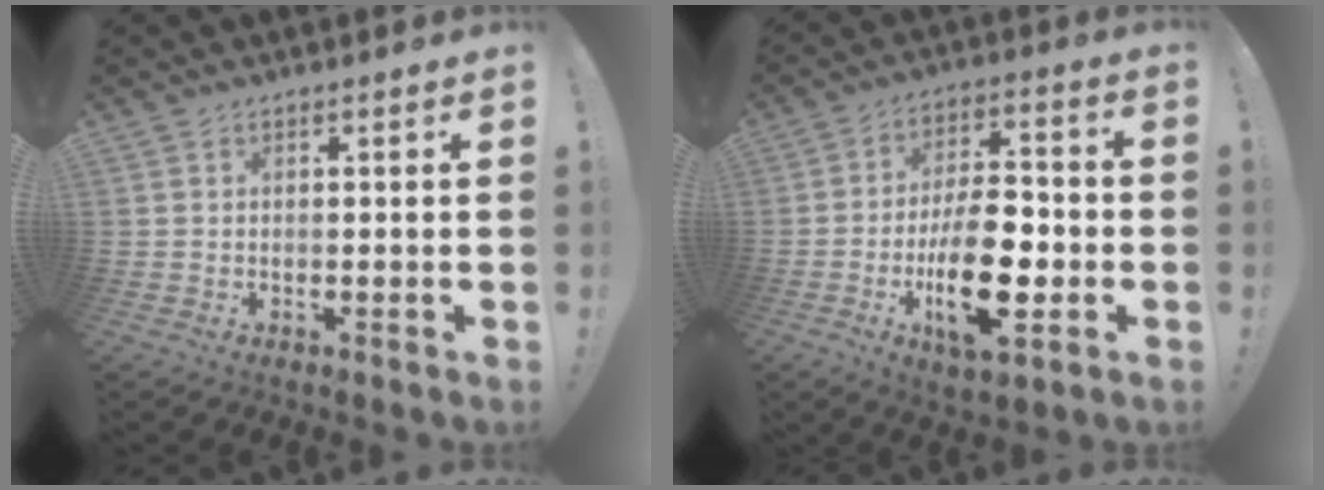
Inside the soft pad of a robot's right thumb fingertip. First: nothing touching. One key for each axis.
{"total": 17.8, "fx": -4.9, "fy": 8.0, "fz": 15.1, "tx": -0.254, "ty": 0.012, "tz": -0.078}